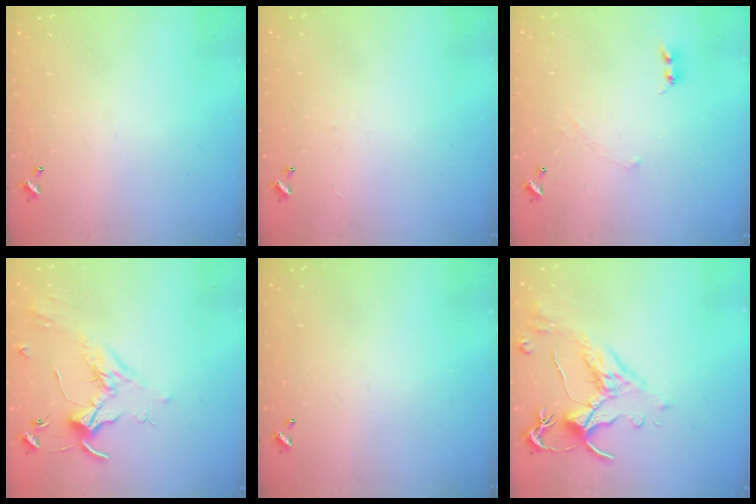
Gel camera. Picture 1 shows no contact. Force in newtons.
{"total": 2.4, "press": 2.4, "slide": 0.3}
{"total": 0.6, "press": 0.3, "slide": 0.5}
{"total": 1.7, "press": 1.6, "slide": 0.5}
{"total": 0.0}
{"total": 2.5, "press": 2.1, "slide": 1.3}